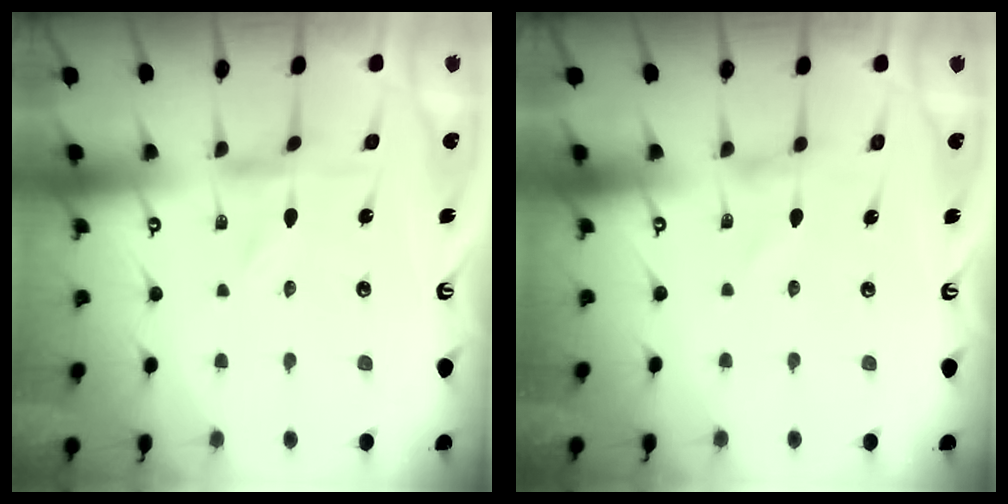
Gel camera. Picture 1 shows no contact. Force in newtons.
{"total": 0.7, "press": 0.6, "slide": 0.1}